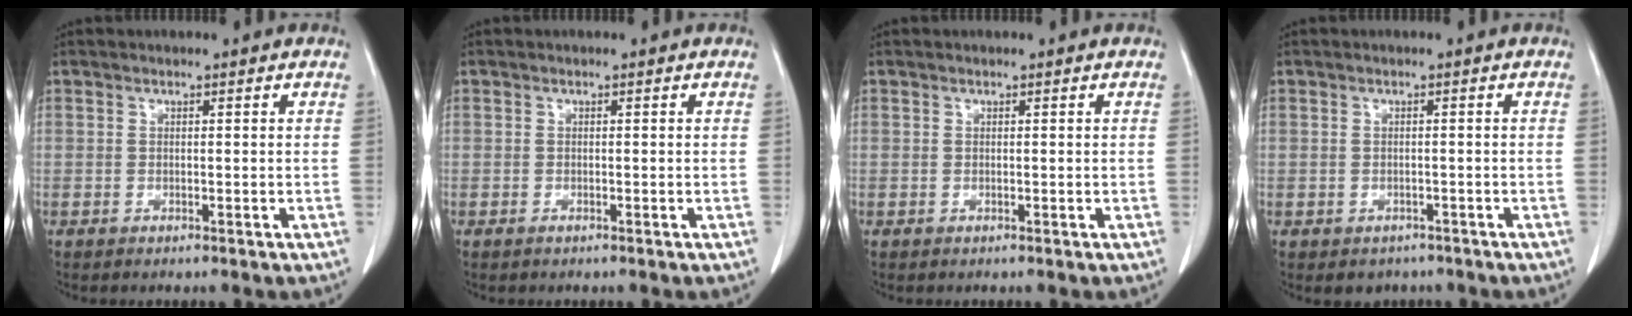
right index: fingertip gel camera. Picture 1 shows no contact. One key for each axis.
{"total": 0.0}
{"total": 0.0}
{"total": 2.6, "fx": -1.9, "fy": 1.8, "fz": 0.3, "tx": -0.004, "ty": 0.005, "tz": -0.022}